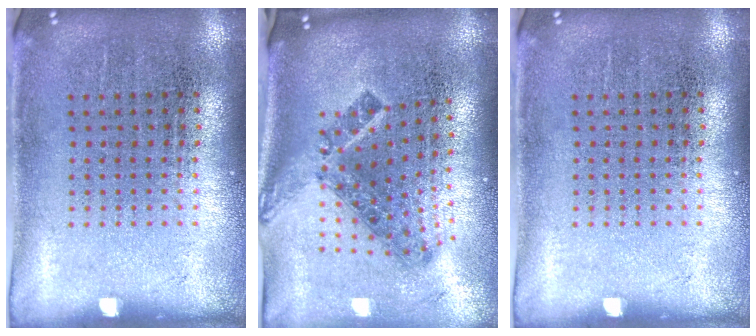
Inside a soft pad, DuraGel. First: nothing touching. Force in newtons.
{"total": 1.7, "press": 1.3, "slide": 1.2}
{"total": 0.0}